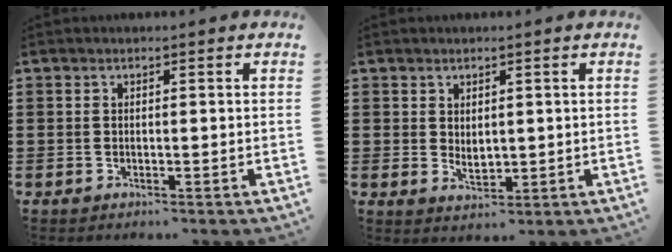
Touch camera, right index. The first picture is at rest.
{"total": 1.9, "force": [0.8, 1.1, 1.3], "torque": [-0.017, -0.001, 0.014]}